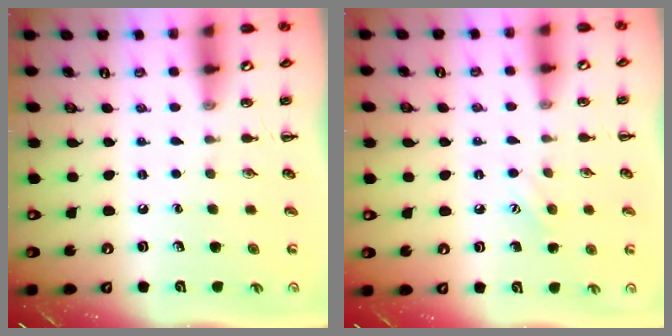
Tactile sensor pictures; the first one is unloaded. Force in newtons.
{"total": 5.9, "press": 5.7, "slide": 1.4}